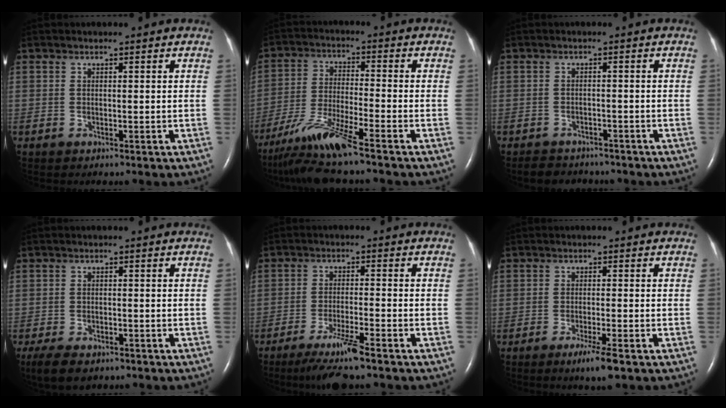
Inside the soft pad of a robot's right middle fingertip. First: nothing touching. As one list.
[{"total": 9.6, "force": [-7.5, -1.1, 5.9], "torque": [-0.121, -0.031, -0.141]}, {"total": 5.0, "force": [-4.5, 2.0, 0.9], "torque": [-0.016, -0.002, -0.059]}, {"total": 5.6, "force": [-4.1, 2.3, 3.2], "torque": [-0.058, -0.013, -0.060]}, {"total": 6.6, "force": [-4.9, -0.5, 4.4], "torque": [-0.087, -0.022, -0.091]}, {"total": 3.8, "force": [-2.3, -0.4, 3.0], "torque": [-0.057, -0.015, -0.040]}]